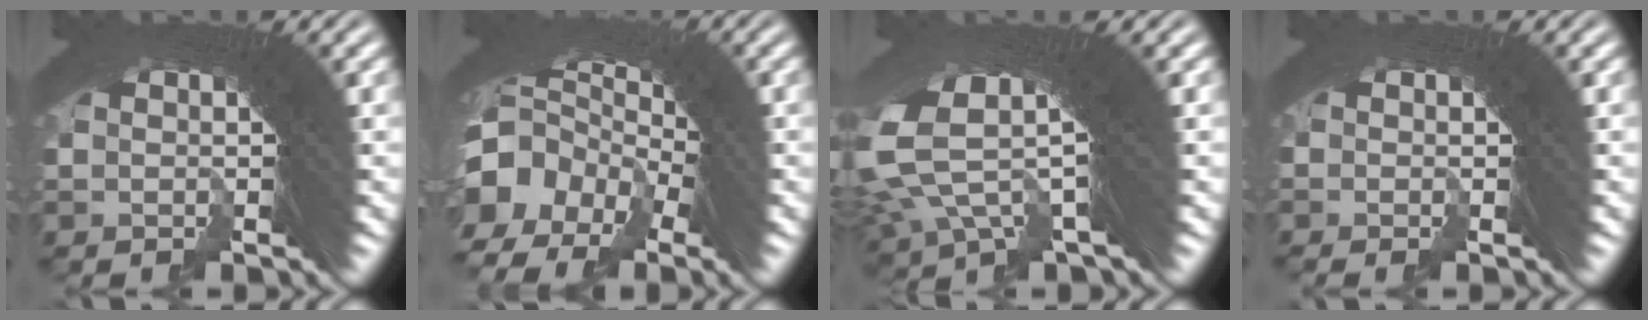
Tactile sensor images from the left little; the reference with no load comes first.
{"total": 7.3, "force": [-0.2, 5.5, 4.9], "torque": [-0.104, -0.008, -0.007]}
{"total": 8.1, "force": [1.7, 4.0, 6.8], "torque": [-0.145, -0.002, 0.030]}
{"total": 0.0}